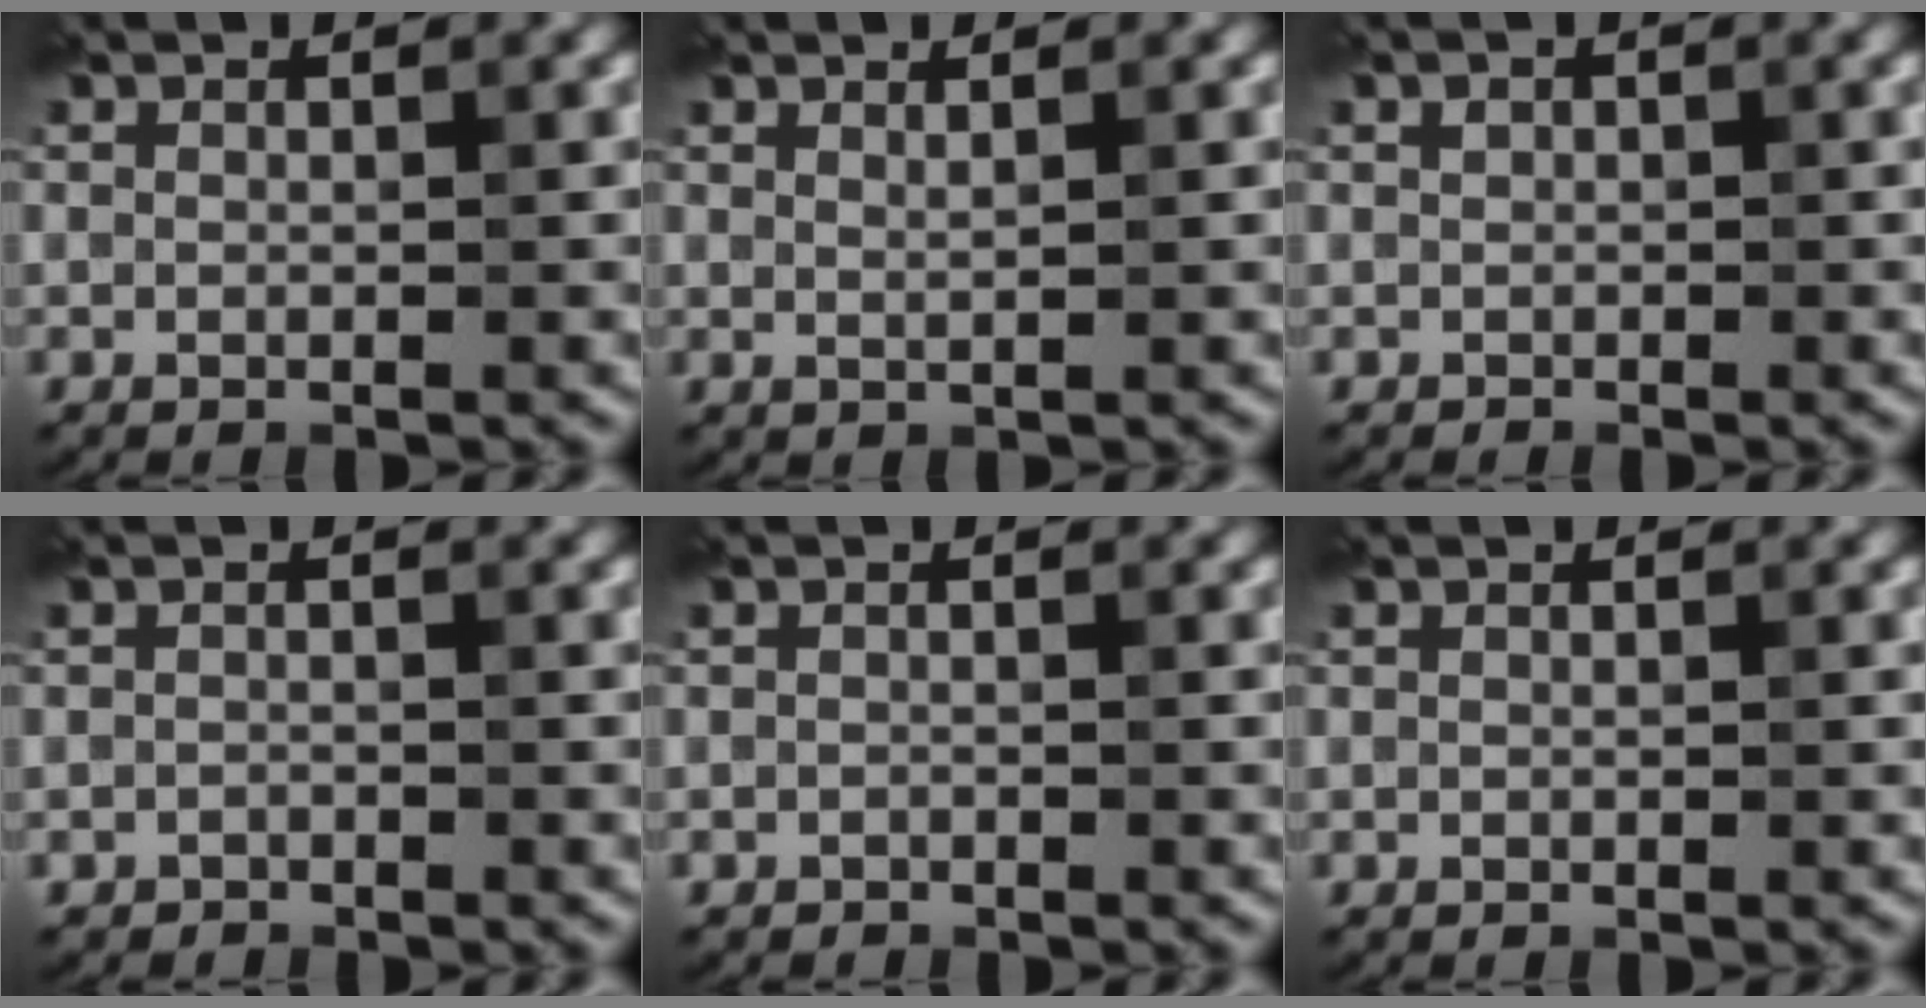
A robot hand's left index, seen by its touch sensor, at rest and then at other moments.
{"total": 1.2, "force": [0.7, 0.4, 0.9], "torque": [-0.009, 0.000, 0.006]}
{"total": 0.6, "force": [-0.1, 0.6, 0.1], "torque": [0.003, -0.003, -0.003]}
{"total": 0.9, "force": [-0.8, 0.3, 0.0], "torque": [0.002, -0.001, -0.016]}
{"total": 0.6, "force": [-0.6, 0.2, 0.0], "torque": [0.001, -0.002, -0.010]}
{"total": 0.0}